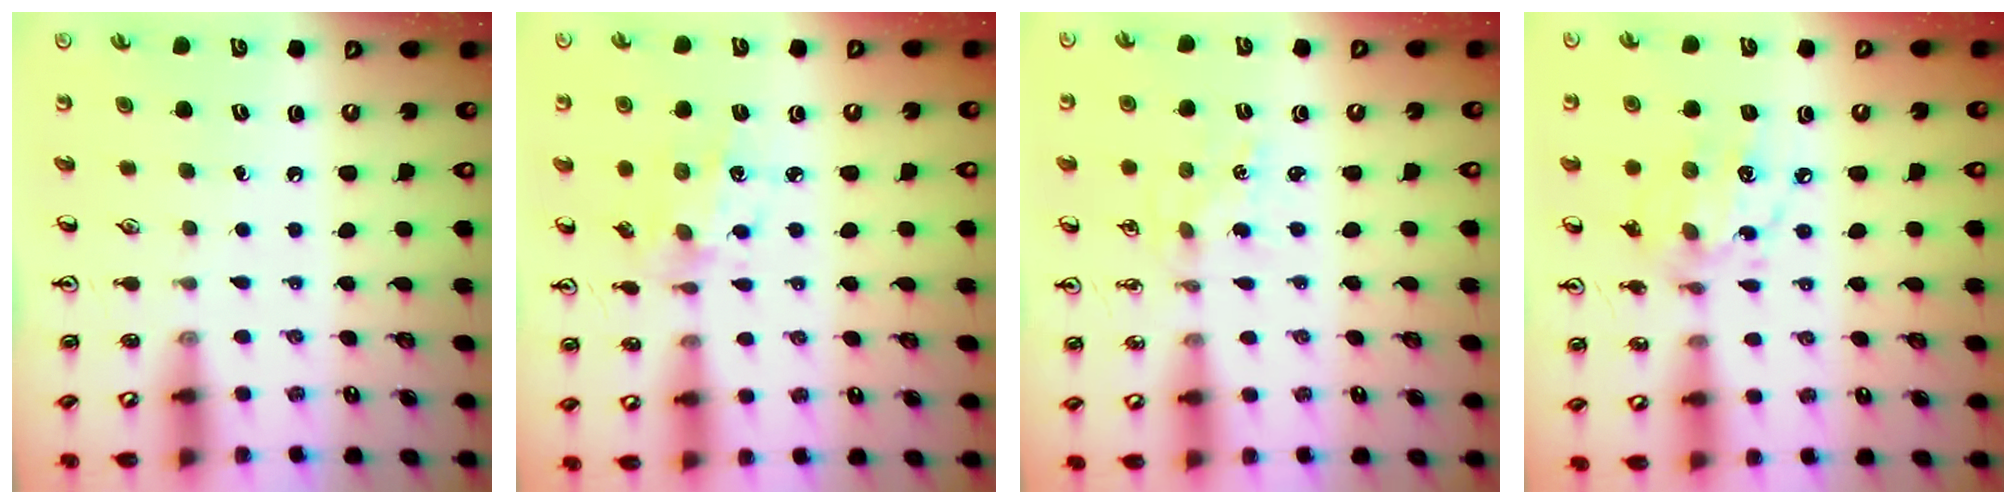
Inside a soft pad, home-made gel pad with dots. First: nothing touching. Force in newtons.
{"total": 6.1, "press": 6.0, "slide": 1.2}
{"total": 1.0, "press": 1.0, "slide": 0.2}
{"total": 9.8, "press": 9.8, "slide": 0.6}